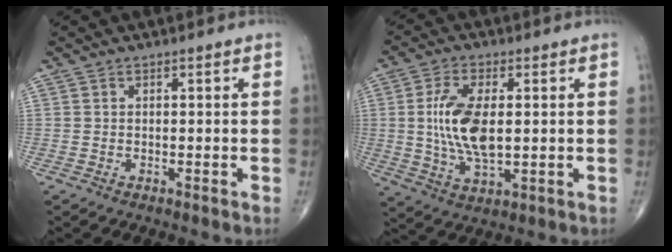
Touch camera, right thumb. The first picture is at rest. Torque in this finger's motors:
{"motor_torque": [1.83, 2.57, 1.56, 0.26, 0.17]}